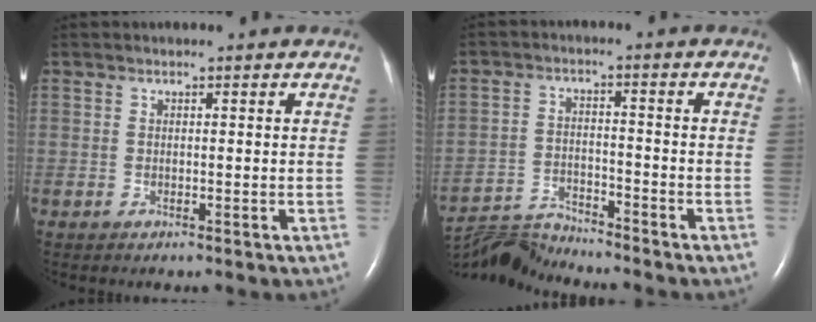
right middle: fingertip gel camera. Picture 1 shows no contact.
{"total": 7.3, "force": [-7.2, -0.9, -1.0], "torque": [0.007, 0.000, -0.133]}